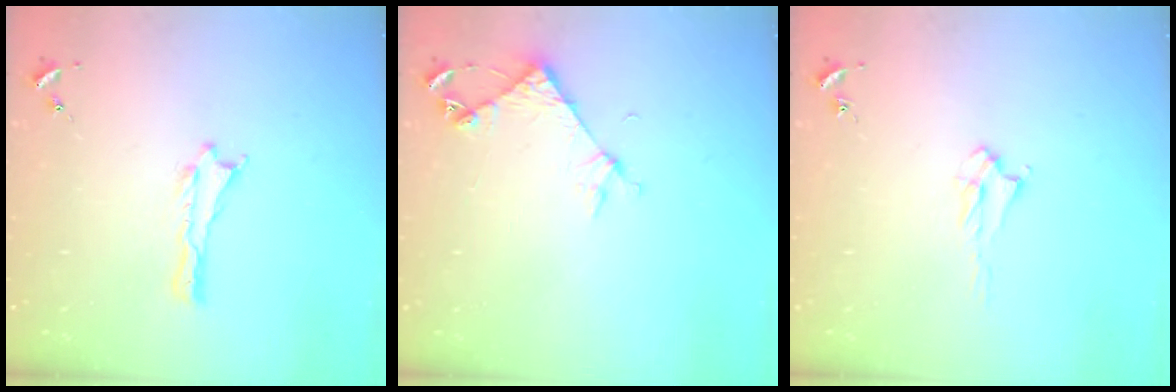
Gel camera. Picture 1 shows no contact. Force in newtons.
{"total": 4.6, "press": 4.6, "slide": 0.3}
{"total": 2.2, "press": 2.2, "slide": 0.4}